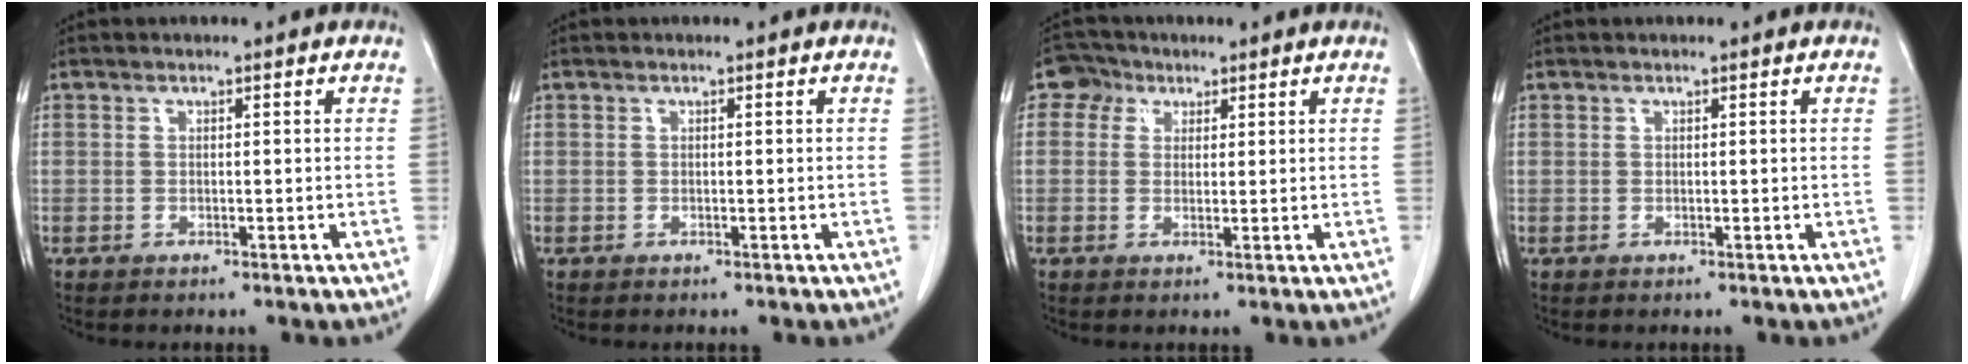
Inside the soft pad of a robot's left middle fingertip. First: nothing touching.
{"total": 0.0}
{"total": 3.5, "force": [1.6, 3.0, 0.7], "torque": [-0.013, 0.011, 0.027]}
{"total": 0.0}